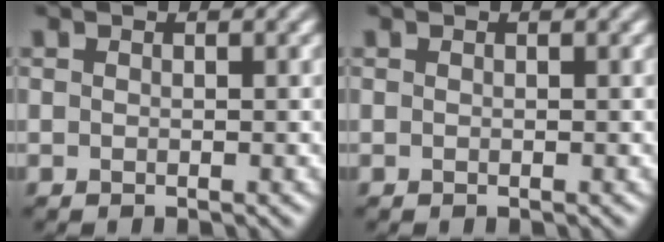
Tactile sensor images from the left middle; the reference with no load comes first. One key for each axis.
{"total": 0.0}